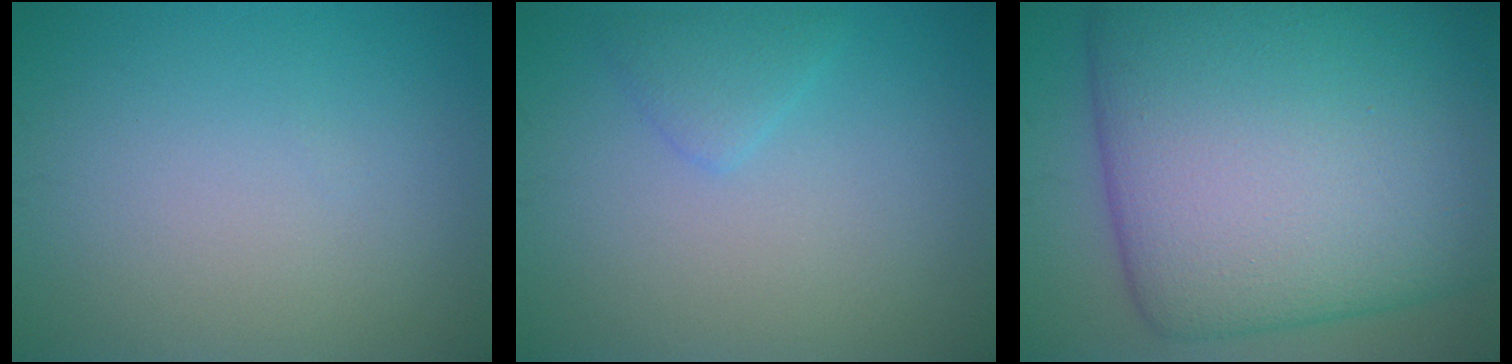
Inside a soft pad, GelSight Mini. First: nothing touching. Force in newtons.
{"total": 1.6, "press": 1.6, "slide": 0.1}
{"total": 20.0, "press": 20.0, "slide": 0.3}